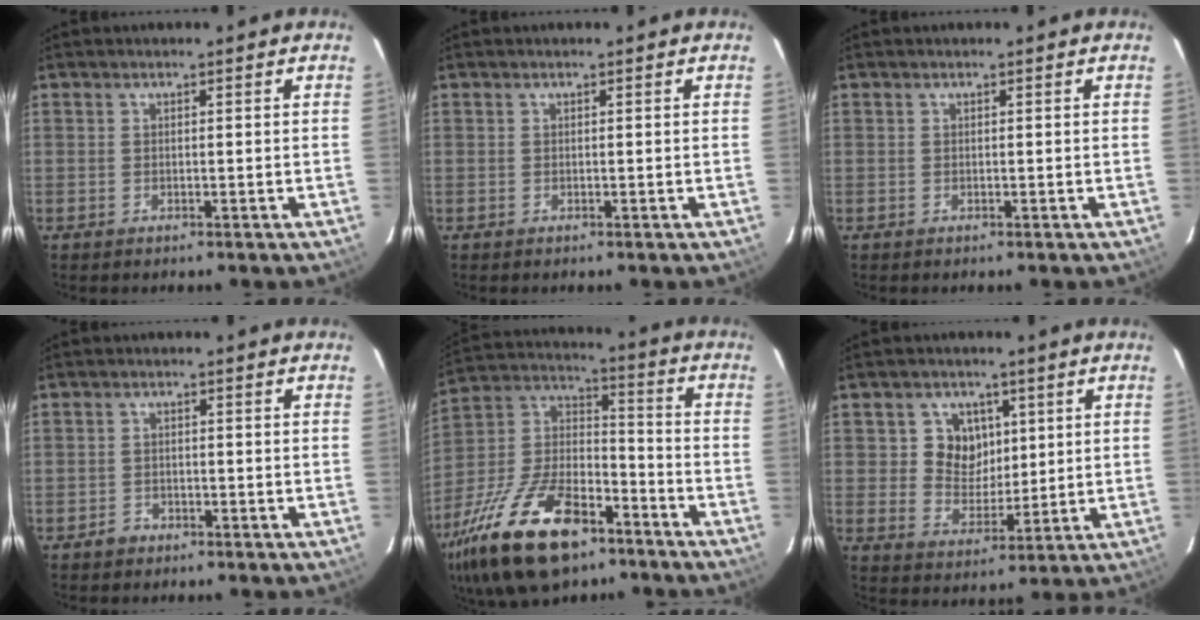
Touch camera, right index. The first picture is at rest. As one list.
[{"total": 0.0}, {"total": 0.0}, {"total": 2.1, "force": [-1.4, 1.6, 0.1], "torque": [-0.003, 0.005, -0.022]}, {"total": 25.7, "force": [-15.6, 11.8, 16.7], "torque": [-0.344, -0.014, -0.269]}, {"total": 7.6, "force": [2.3, 6.8, 2.5], "torque": [-0.049, 0.008, 0.048]}]